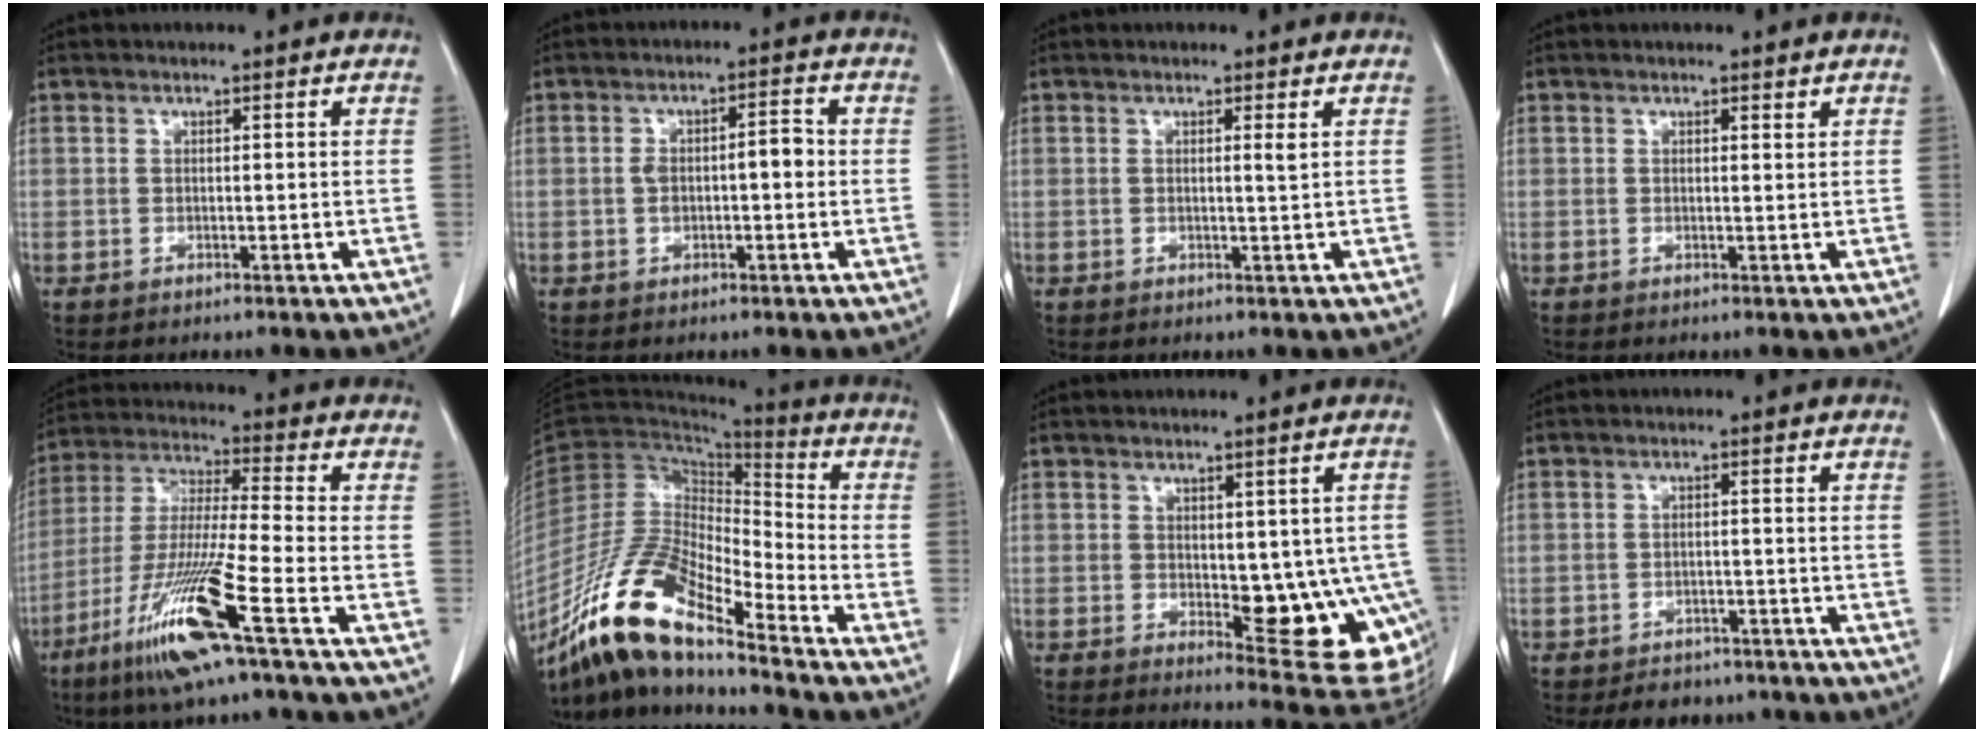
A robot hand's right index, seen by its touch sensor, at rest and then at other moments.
{"total": 5.0, "force": [-0.2, 2.0, 4.5], "torque": [-0.088, 0.022, -0.003]}
{"total": 1.1, "force": [0.4, -0.2, 0.9], "torque": [-0.019, -0.003, 0.005]}
{"total": 0.7, "force": [0.6, 0.1, 0.3], "torque": [-0.007, -0.004, 0.009]}
{"total": 15.1, "force": [-8.0, -0.9, 12.8], "torque": [-0.270, -0.038, -0.155]}
{"total": 16.9, "force": [-12.5, 3.3, 10.8], "torque": [-0.211, -0.002, -0.232]}
{"total": 12.9, "force": [-2.3, 5.1, 11.6], "torque": [-0.094, -0.010, -0.014]}
{"total": 5.8, "force": [-4.9, 3.0, 1.0], "torque": [-0.007, 0.007, -0.062]}